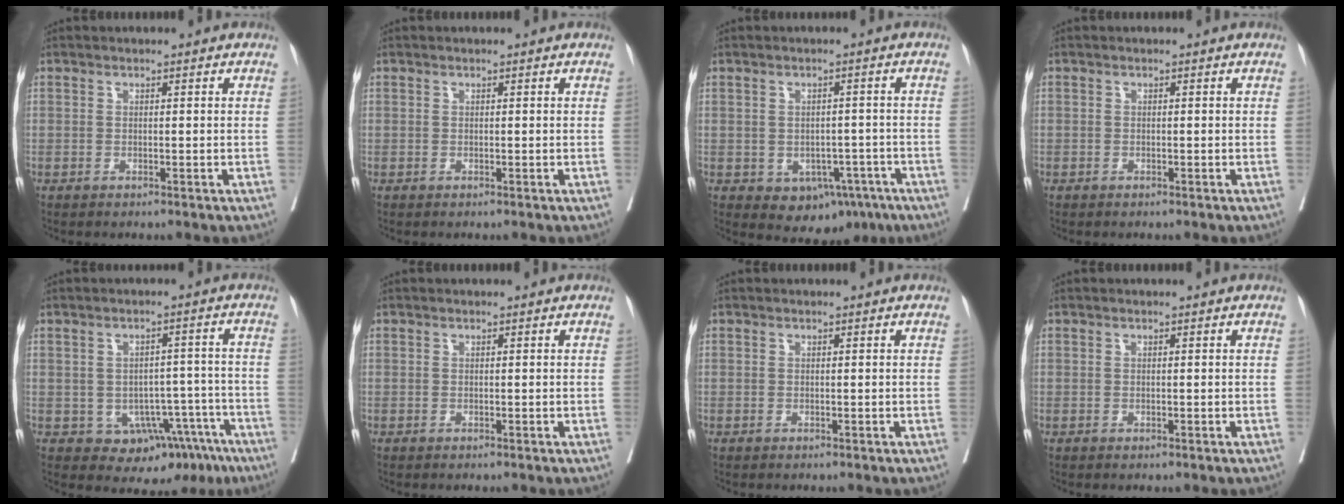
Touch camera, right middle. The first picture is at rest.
{"total": 0.0}
{"total": 7.2, "force": [-3.5, 5.0, 3.9], "torque": [-0.033, 0.011, -0.037]}
{"total": 0.5, "force": [-0.2, 0.5, -0.1], "torque": [0.001, 0.006, -0.007]}
{"total": 9.4, "force": [-5.4, 6.3, 4.4], "torque": [-0.024, 0.028, -0.065]}
{"total": 0.0}
{"total": 0.0}
{"total": 0.0}